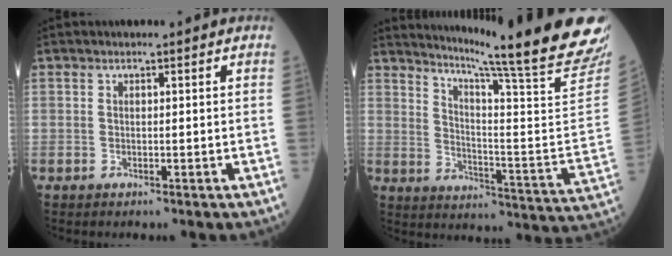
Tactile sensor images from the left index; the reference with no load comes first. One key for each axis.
{"total": 23.1, "fx": 20.0, "fy": -2.6, "fz": 11.2, "tx": -0.181, "ty": -0.115, "tz": 0.260}